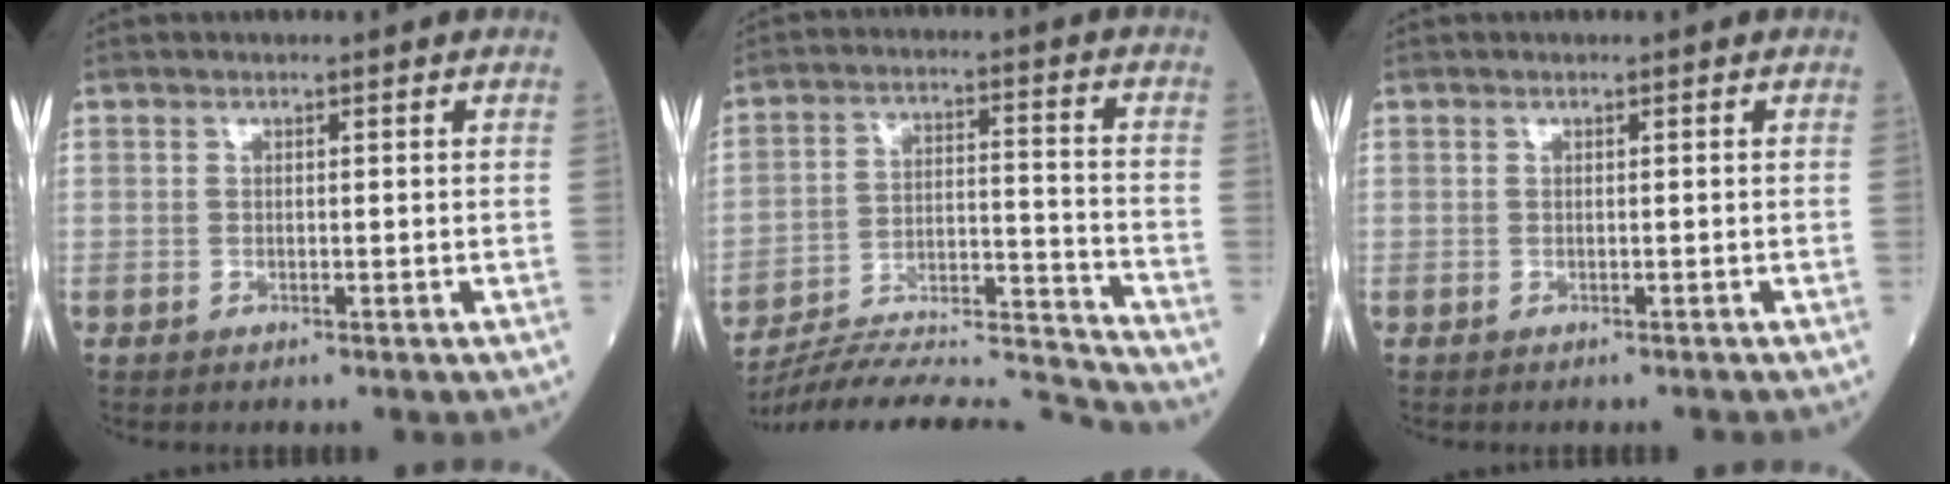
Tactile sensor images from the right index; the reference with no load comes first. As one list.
[{"total": 19.4, "force": [-18.8, -0.4, 4.8], "torque": [-0.091, 0.017, -0.295]}, {"total": 0.5, "force": [-0.5, 0.0, 0.1], "torque": [-0.002, -0.001, -0.008]}]